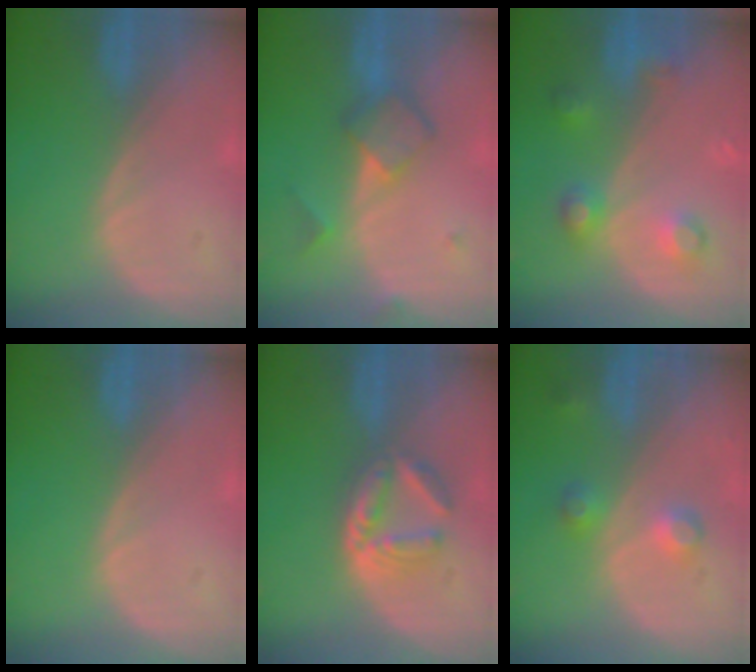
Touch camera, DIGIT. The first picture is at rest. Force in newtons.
{"total": 5.1, "press": 5.1, "slide": 0.6}
{"total": 5.1, "press": 5.1, "slide": 0.1}
{"total": 0.0}
{"total": 6.2, "press": 5.4, "slide": 3.2}
{"total": 3.7, "press": 3.7, "slide": 0.4}